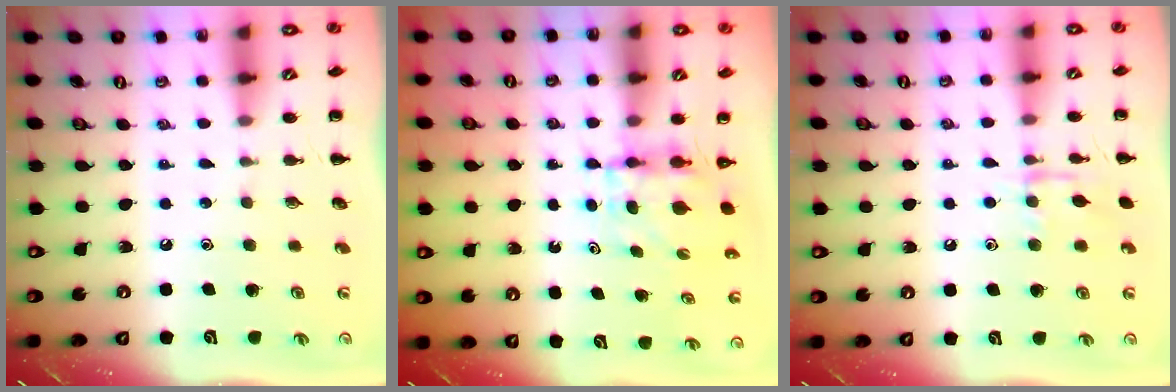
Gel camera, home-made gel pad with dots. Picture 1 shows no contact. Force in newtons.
{"total": 3.9, "press": 3.9, "slide": 0.3}
{"total": 8.2, "press": 8.2, "slide": 0.6}